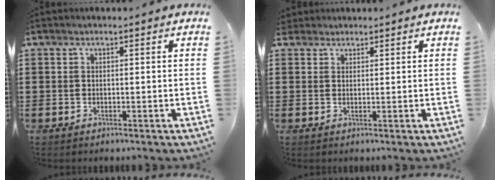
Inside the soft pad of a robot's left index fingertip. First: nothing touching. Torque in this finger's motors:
{"motor_torque": [0.12, -0.12, 0.00, -0.02]}